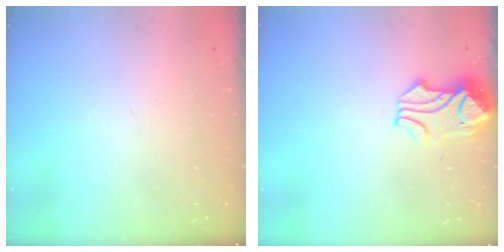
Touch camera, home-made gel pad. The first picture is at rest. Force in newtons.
{"total": 5.8, "press": 5.8, "slide": 0.6}